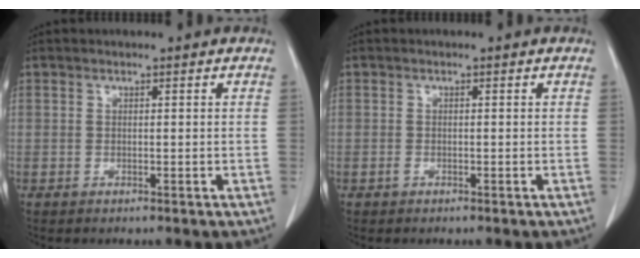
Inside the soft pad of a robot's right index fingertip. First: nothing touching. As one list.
[{"total": 0.5, "force": [-0.3, 0.4, 0.1], "torque": [-0.005, 0.002, -0.007]}]